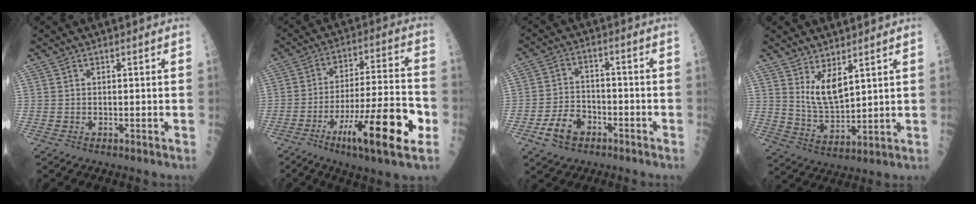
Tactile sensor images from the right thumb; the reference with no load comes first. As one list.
[{"total": 20.0, "force": [-7.8, 3.5, 18.0], "torque": [-0.305, 0.014, -0.122]}, {"total": 7.1, "force": [-3.7, 4.7, 3.8], "torque": [-0.056, 0.027, -0.064]}, {"total": 6.9, "force": [3.7, 2.6, 5.3], "torque": [-0.091, -0.043, 0.081]}]